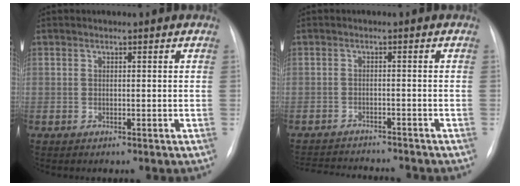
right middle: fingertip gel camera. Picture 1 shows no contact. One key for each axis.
{"total": 9.9, "fx": -9.4, "fy": 1.2, "fz": 2.7, "tx": -0.046, "ty": 0.000, "tz": -0.134}